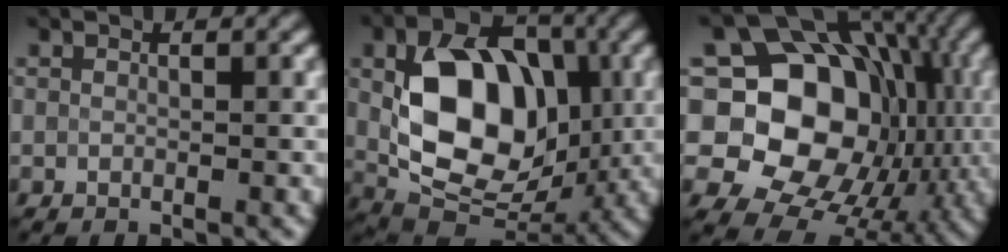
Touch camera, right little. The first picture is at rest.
{"total": 11.5, "force": [1.5, 7.8, 8.3], "torque": [-0.145, -0.002, 0.031]}
{"total": 17.2, "force": [0.2, 13.7, 10.4], "torque": [-0.155, -0.007, 0.008]}